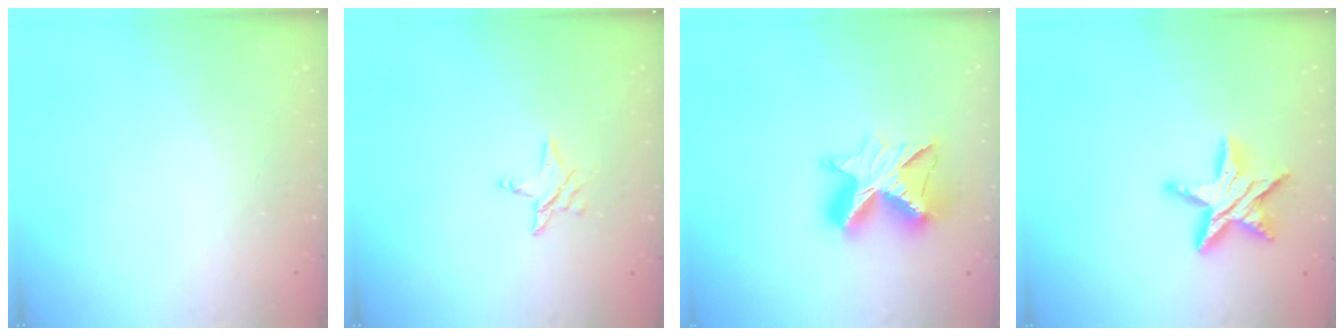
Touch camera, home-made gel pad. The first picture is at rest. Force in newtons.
{"total": 4.3, "press": 4.3, "slide": 0.3}
{"total": 11.7, "press": 11.7, "slide": 0.8}
{"total": 13.1, "press": 13.1, "slide": 1.0}